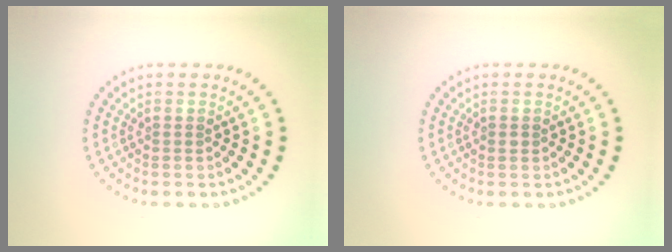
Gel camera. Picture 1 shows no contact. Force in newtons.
{"total": 0.7, "press": 0.7, "slide": 0.1}